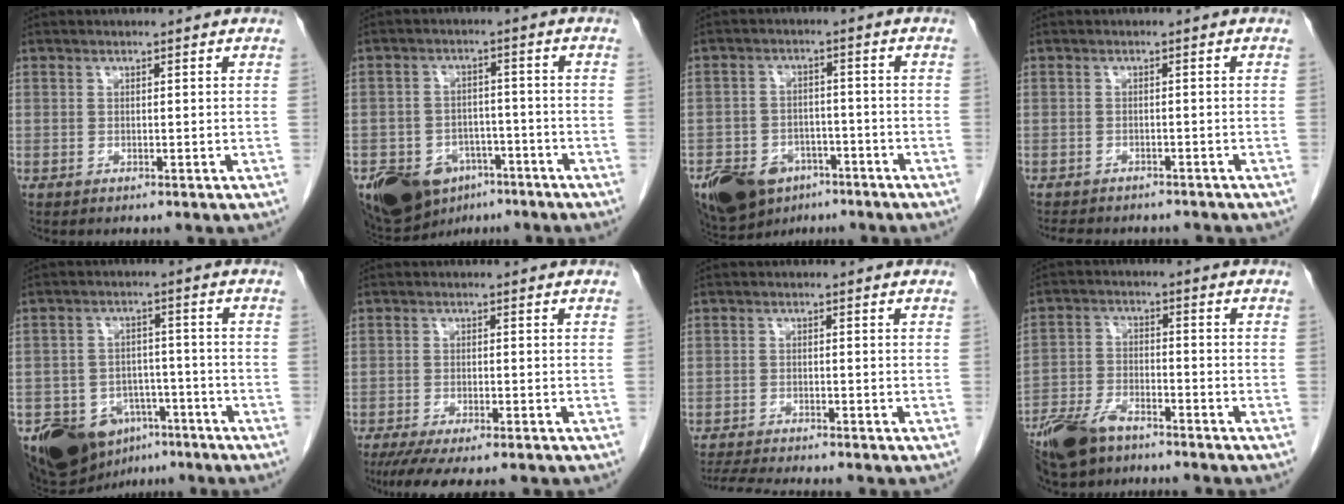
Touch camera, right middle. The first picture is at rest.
{"total": 12.7, "force": [-7.6, 8.3, 5.9], "torque": [-0.110, 0.012, -0.113]}
{"total": 15.4, "force": [-9.2, 10.1, 7.1], "torque": [-0.167, -0.003, -0.135]}
{"total": 9.6, "force": [-8.4, 3.0, 3.4], "torque": [-0.062, 0.000, -0.104]}
{"total": 12.1, "force": [-7.3, 8.0, 5.4], "torque": [-0.088, 0.015, -0.111]}
{"total": 10.8, "force": [-9.0, 1.7, 5.7], "torque": [-0.078, -0.014, -0.130]}
{"total": 9.8, "force": [-8.9, 0.7, 4.2], "torque": [-0.062, -0.014, -0.133]}
{"total": 9.7, "force": [-7.7, 3.4, 4.7], "torque": [-0.101, -0.016, -0.143]}